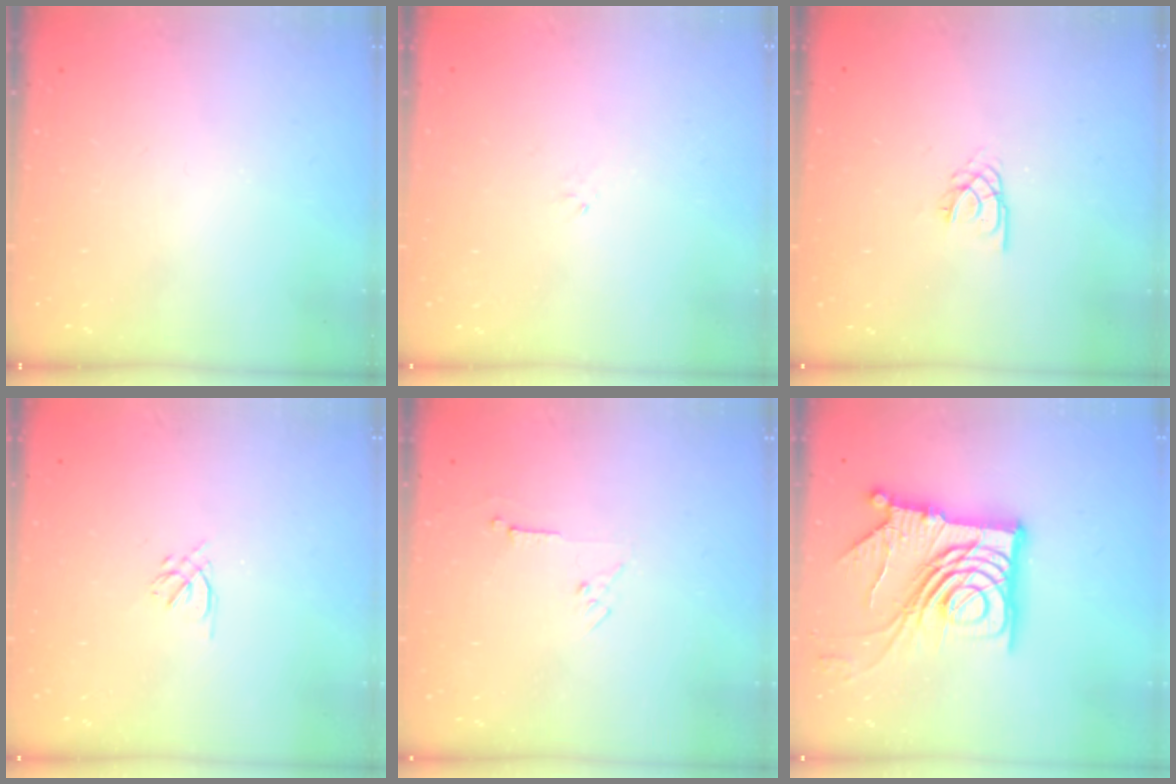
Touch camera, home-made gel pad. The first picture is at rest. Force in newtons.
{"total": 0.7, "press": 0.5, "slide": 0.4}
{"total": 2.2, "press": 2.2, "slide": 0.4}
{"total": 1.6, "press": 1.5, "slide": 0.5}
{"total": 3.5, "press": 3.4, "slide": 0.7}
{"total": 20.3, "press": 20.2, "slide": 2.3}